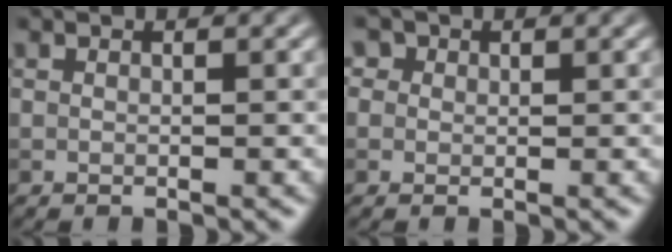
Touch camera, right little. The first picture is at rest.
{"total": 2.4, "force": [1.3, 1.8, 0.9], "torque": [-0.011, 0.009, 0.001]}